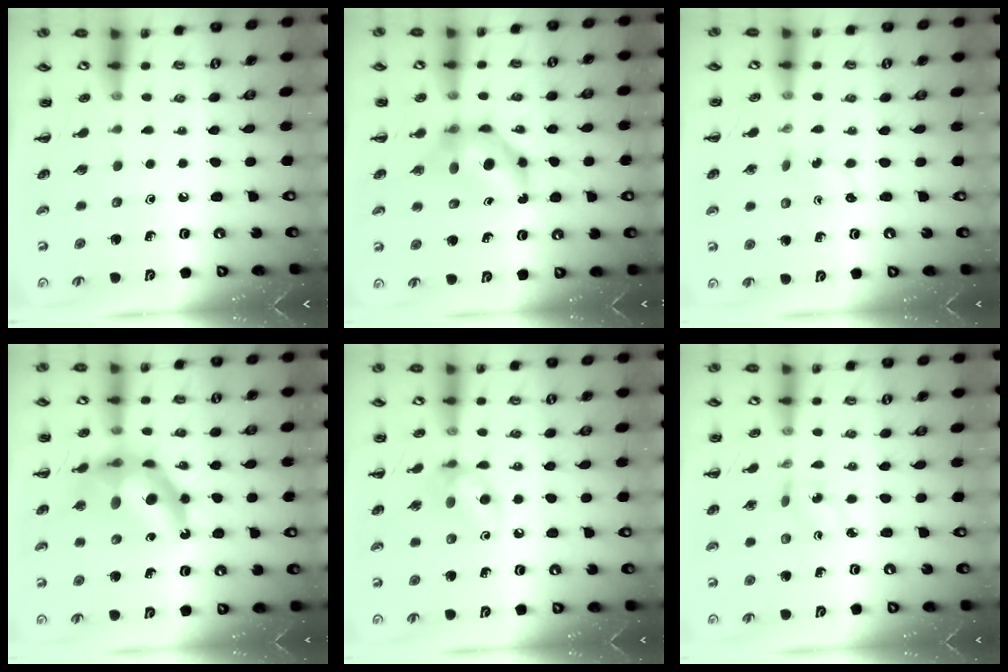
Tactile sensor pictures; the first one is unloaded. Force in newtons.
{"total": 7.0, "press": 6.8, "slide": 1.4}
{"total": 2.2, "press": 2.1, "slide": 0.8}
{"total": 12.2, "press": 11.6, "slide": 3.7}
{"total": 8.7, "press": 8.7, "slide": 0.5}
{"total": 2.7, "press": 2.6, "slide": 0.9}